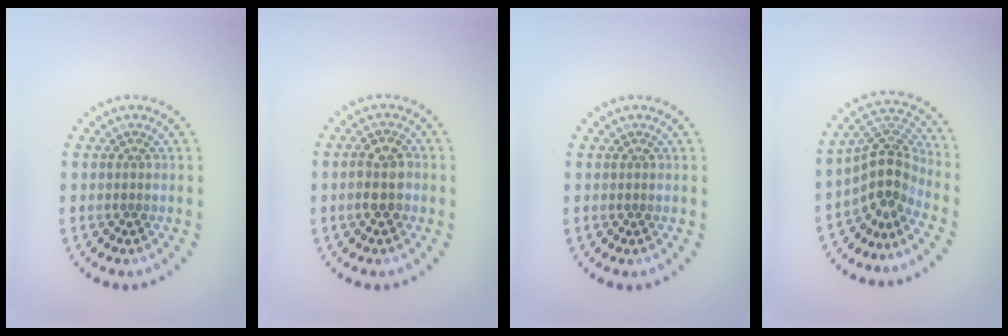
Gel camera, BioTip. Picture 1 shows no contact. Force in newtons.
{"total": 2.7, "press": 2.6, "slide": 0.7}
{"total": 0.0}
{"total": 4.0, "press": 2.9, "slide": 2.8}